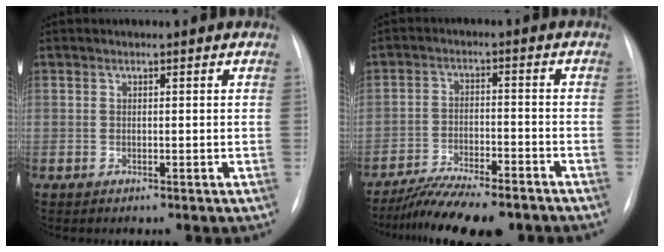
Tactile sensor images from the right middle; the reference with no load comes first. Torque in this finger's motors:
{"motor_torque": [1.06, -1.07, 0.16, 0.09]}